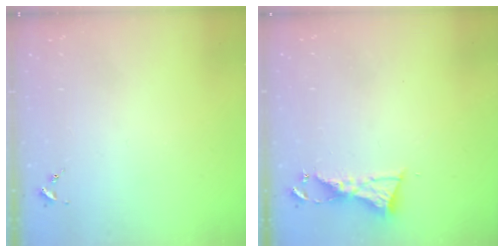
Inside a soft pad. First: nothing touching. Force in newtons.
{"total": 6.6, "press": 6.6, "slide": 0.6}